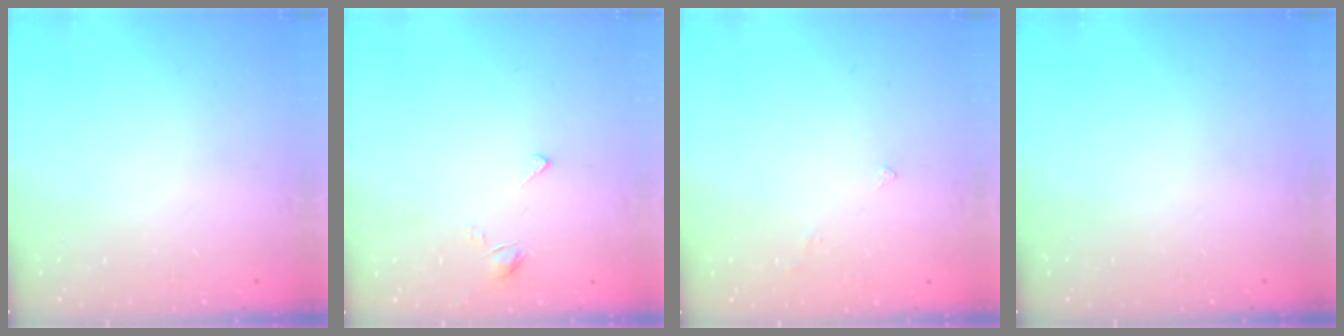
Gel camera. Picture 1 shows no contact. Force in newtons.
{"total": 2.9, "press": 2.8, "slide": 0.4}
{"total": 0.8, "press": 0.7, "slide": 0.4}
{"total": 0.0}